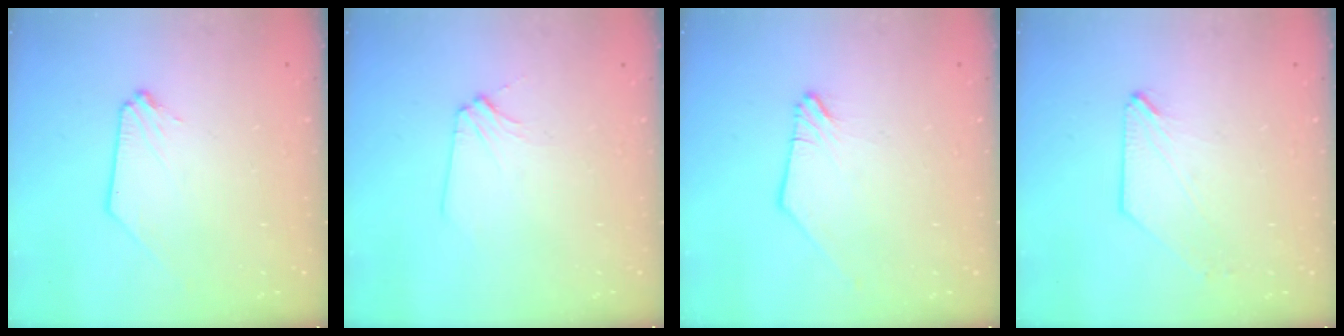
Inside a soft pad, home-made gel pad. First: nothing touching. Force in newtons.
{"total": 2.8, "press": 2.8, "slide": 0.6}
{"total": 0.0}
{"total": 1.3, "press": 1.3, "slide": 0.3}